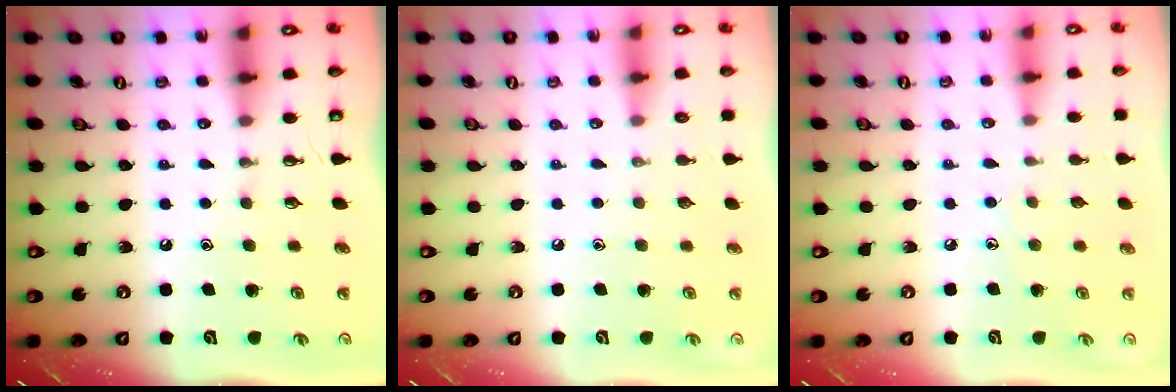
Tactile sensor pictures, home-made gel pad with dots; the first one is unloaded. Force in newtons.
{"total": 0.0}
{"total": 4.4, "press": 4.4, "slide": 0.5}